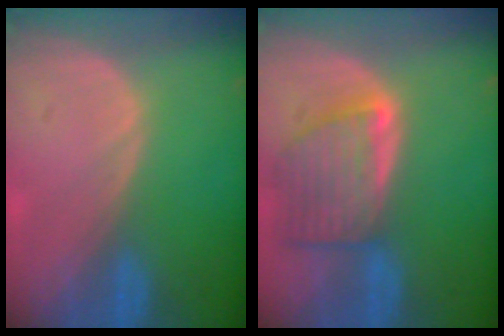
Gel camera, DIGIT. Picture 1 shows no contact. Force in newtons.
{"total": 8.1, "press": 7.3, "slide": 3.5}